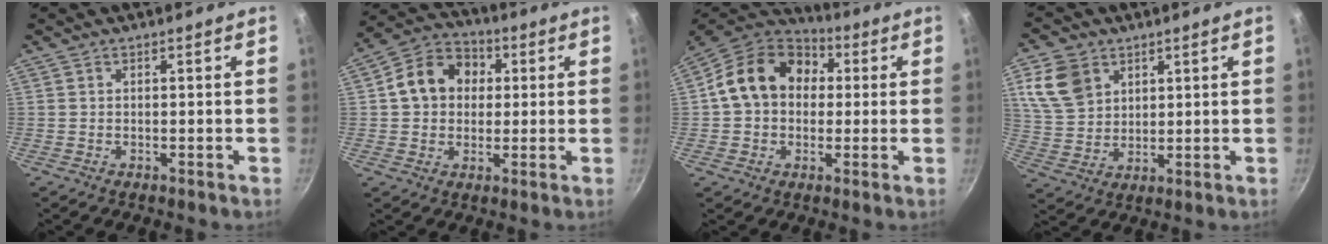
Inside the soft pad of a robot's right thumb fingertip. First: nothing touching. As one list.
[{"total": 11.5, "force": [2.0, 9.5, 6.2], "torque": [-0.073, 0.021, 0.016]}, {"total": 16.8, "force": [2.6, 13.3, 9.9], "torque": [-0.143, 0.036, 0.027]}, {"total": 10.4, "force": [4.5, 7.8, 5.1], "torque": [-0.080, -0.008, 0.097]}]